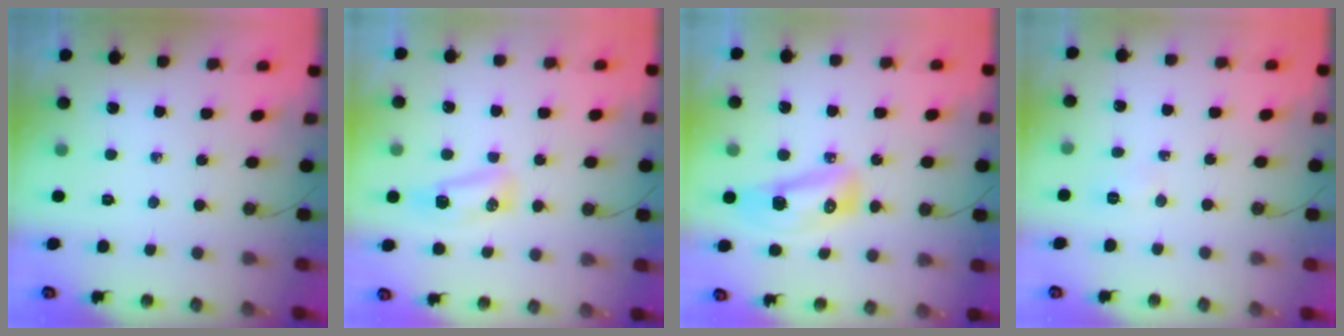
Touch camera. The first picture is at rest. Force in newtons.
{"total": 12.0, "press": 8.6, "slide": 8.3}
{"total": 8.8, "press": 8.7, "slide": 1.0}
{"total": 5.6, "press": 3.8, "slide": 4.1}